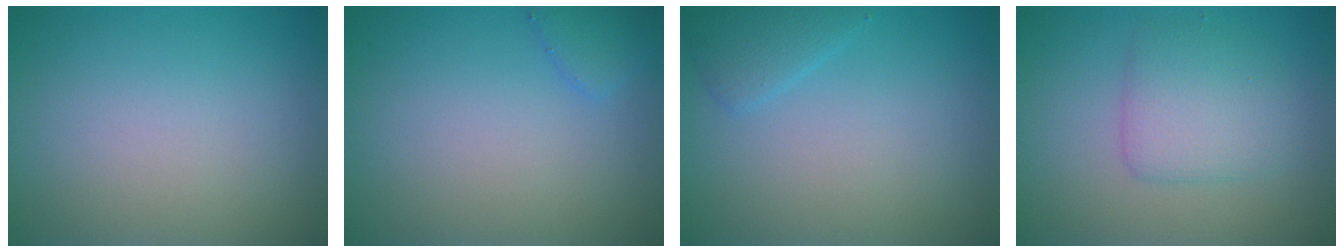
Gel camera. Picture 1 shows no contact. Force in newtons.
{"total": 1.5, "press": 1.5, "slide": 0.1}
{"total": 1.7, "press": 1.7, "slide": 0.1}
{"total": 3.4, "press": 3.4, "slide": 0.1}